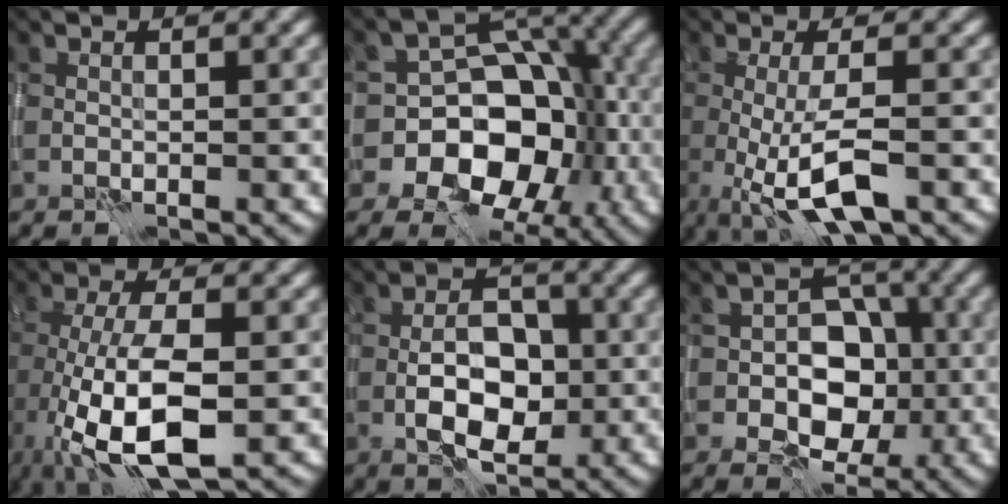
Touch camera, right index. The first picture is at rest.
{"total": 10.5, "force": [-3.5, 8.2, 5.6], "torque": [-0.044, 0.018, -0.085]}
{"total": 5.6, "force": [-1.7, 1.4, 5.2], "torque": [-0.097, -0.009, -0.034]}
{"total": 9.0, "force": [-2.7, 3.1, 8.0], "torque": [-0.164, -0.009, -0.047]}
{"total": 5.5, "force": [-1.5, 3.1, 4.3], "torque": [-0.068, 0.005, -0.029]}
{"total": 6.5, "force": [-1.5, 4.9, 4.1], "torque": [-0.028, 0.005, -0.035]}